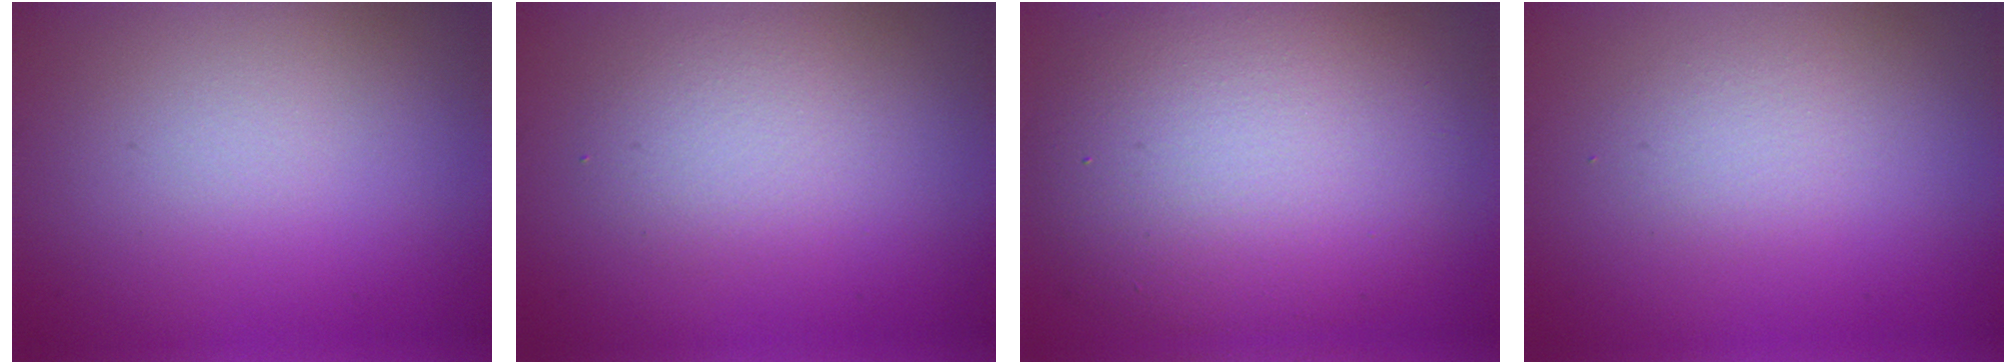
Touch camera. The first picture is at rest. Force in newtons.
{"total": 2.2, "press": 2.2, "slide": 0.0}
{"total": 10.1, "press": 10.1, "slide": 0.7}
{"total": 1.3, "press": 1.3, "slide": 0.1}